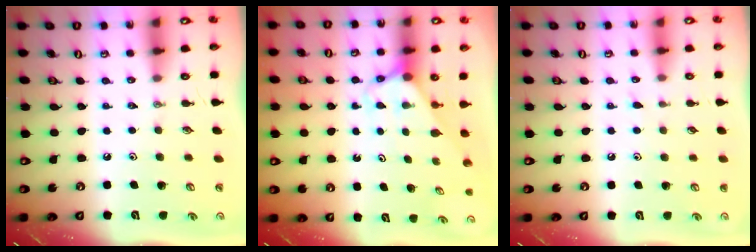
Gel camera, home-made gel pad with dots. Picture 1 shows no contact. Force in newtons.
{"total": 2.6, "press": 2.6, "slide": 0.2}
{"total": 5.9, "press": 5.8, "slide": 0.8}